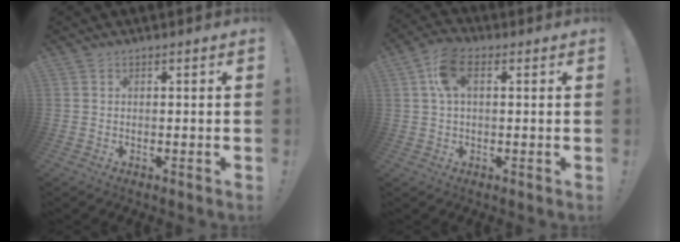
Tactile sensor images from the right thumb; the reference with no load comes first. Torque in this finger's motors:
{"motor_torque": [1.15, 1.11, 1.01, -0.01, 0.02]}